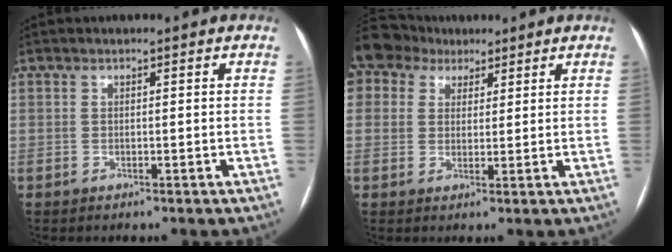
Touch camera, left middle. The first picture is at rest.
{"total": 8.8, "force": [5.8, 6.4, 1.8], "torque": [-0.042, 0.043, 0.111]}